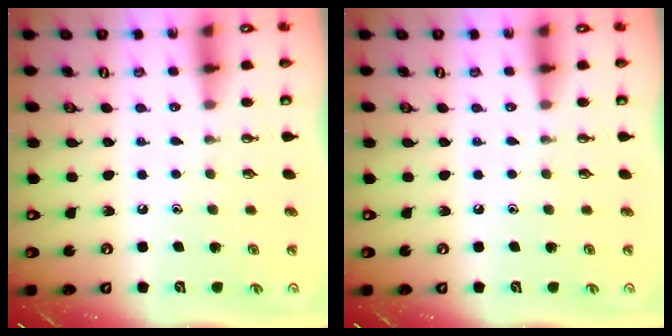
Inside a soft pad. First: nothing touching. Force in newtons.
{"total": 0.0}